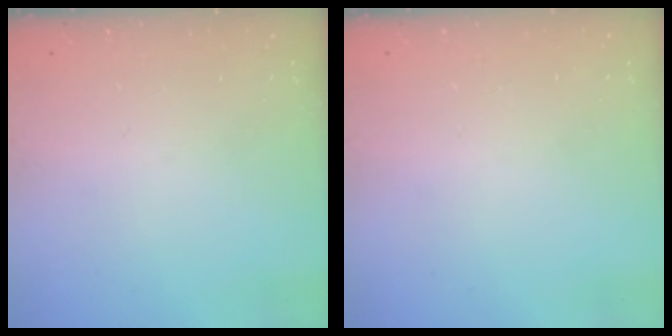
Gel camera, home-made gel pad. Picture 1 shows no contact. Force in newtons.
{"total": 2.6, "press": 2.6, "slide": 0.2}